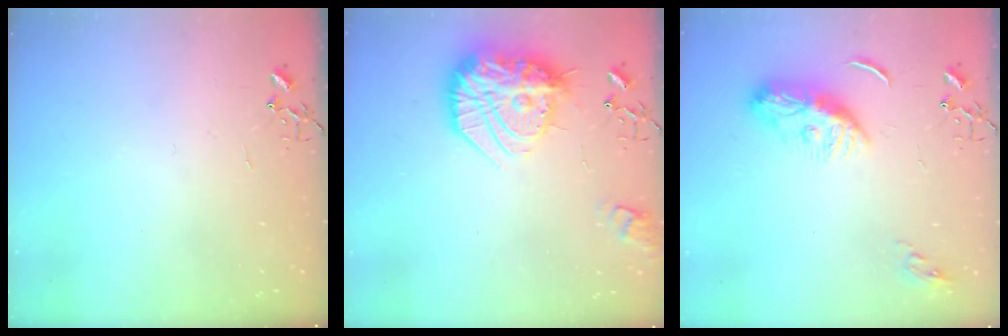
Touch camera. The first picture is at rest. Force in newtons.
{"total": 24.2, "press": 24.2, "slide": 1.5}
{"total": 11.0, "press": 11.0, "slide": 0.2}